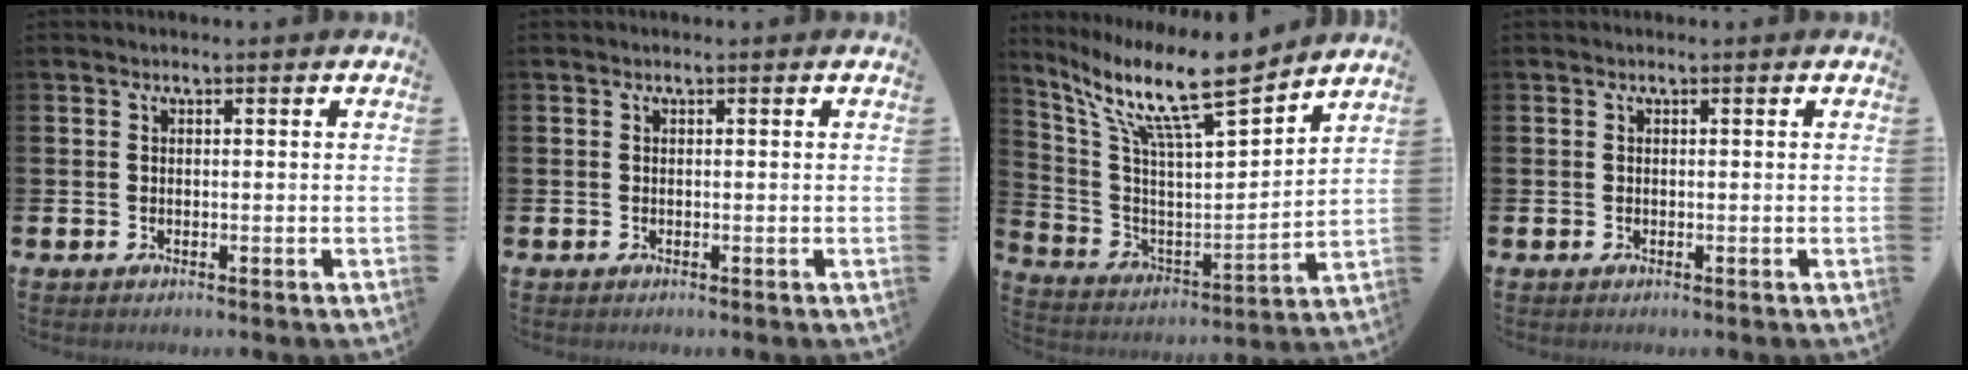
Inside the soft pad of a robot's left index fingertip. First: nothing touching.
{"total": 0.0}
{"total": 13.2, "force": [10.3, 1.8, 8.0], "torque": [-0.177, -0.068, 0.169]}
{"total": 0.0}